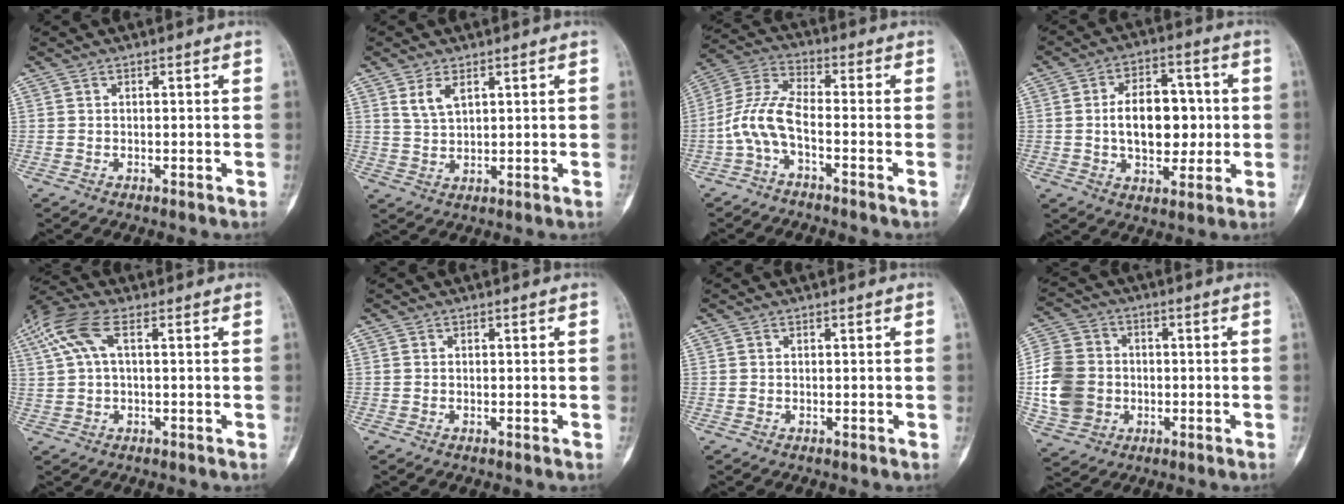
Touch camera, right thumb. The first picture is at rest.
{"total": 3.1, "force": [2.3, 1.9, 1.0], "torque": [-0.023, -0.006, 0.050]}
{"total": 6.2, "force": [-2.8, 2.5, 5.0], "torque": [-0.131, 0.043, -0.069]}
{"total": 12.9, "force": [0.2, 8.0, 10.2], "torque": [-0.123, 0.014, 0.006]}
{"total": 8.6, "force": [2.9, 3.7, 7.2], "torque": [-0.180, 0.028, 0.056]}
{"total": 0.0}
{"total": 0.0}
{"total": 12.6, "force": [-1.6, 10.7, 6.5], "torque": [-0.123, 0.013, -0.030]}